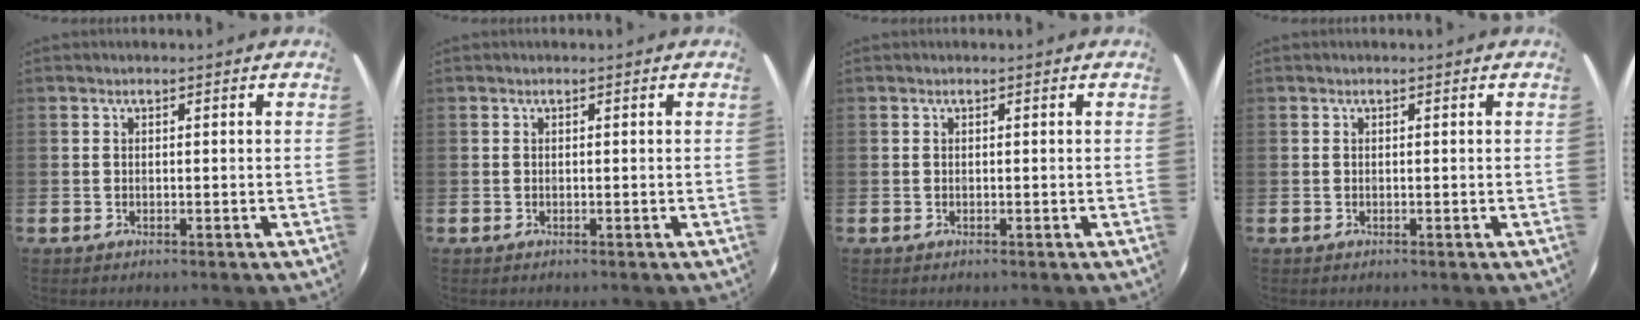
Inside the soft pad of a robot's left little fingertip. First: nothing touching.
{"total": 0.0}
{"total": 0.0}
{"total": 0.0}